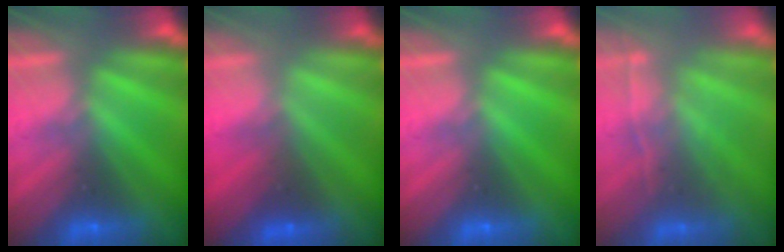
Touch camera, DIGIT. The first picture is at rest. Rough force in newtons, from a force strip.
{"total": 1.5}
{"total": 0.0}
{"total": 1.9}